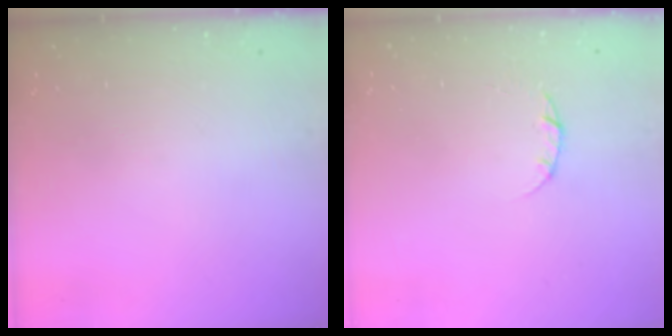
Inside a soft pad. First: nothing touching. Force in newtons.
{"total": 3.2, "press": 3.1, "slide": 0.4}